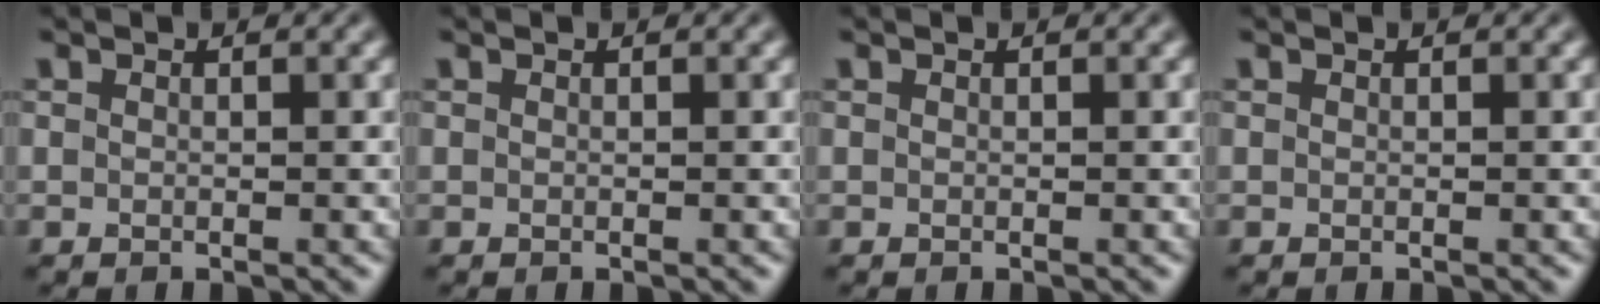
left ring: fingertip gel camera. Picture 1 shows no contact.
{"total": 0.0}
{"total": 0.0}
{"total": 0.0}